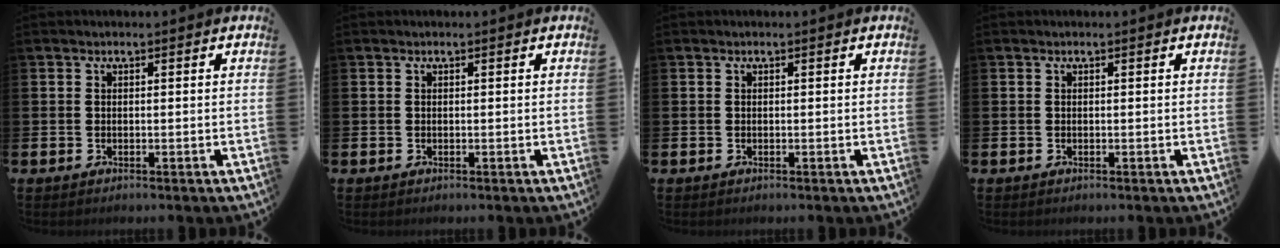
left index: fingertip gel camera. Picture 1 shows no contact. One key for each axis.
{"total": 0.0}
{"total": 0.0}
{"total": 0.0}